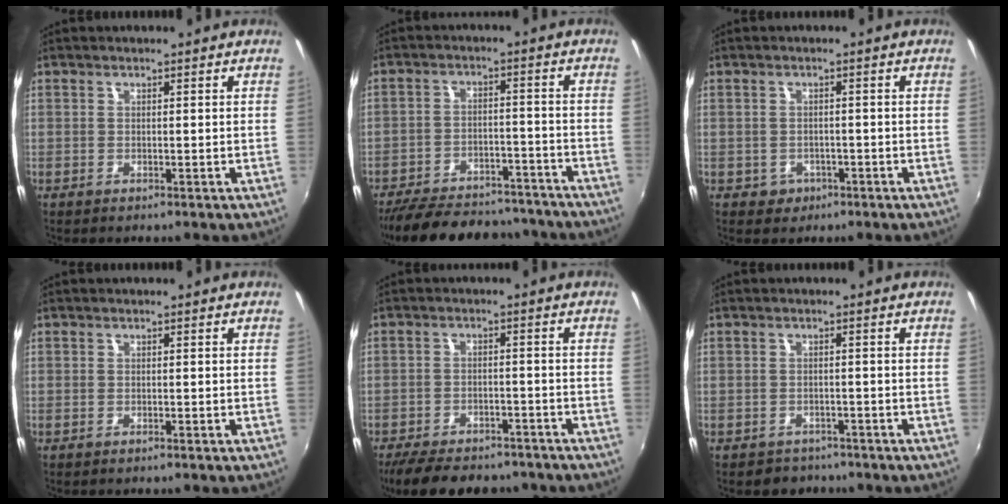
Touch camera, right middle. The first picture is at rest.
{"total": 22.9, "force": [-19.4, 8.2, 8.8], "torque": [-0.188, 0.016, -0.258]}
{"total": 3.2, "force": [-1.3, 2.8, 0.7], "torque": [-0.022, -0.001, -0.016]}
{"total": 0.0}
{"total": 17.4, "force": [-14.3, 6.8, 7.1], "torque": [-0.158, -0.001, -0.197]}
{"total": 3.8, "force": [-3.0, 2.3, 0.3], "torque": [-0.015, -0.003, -0.046]}